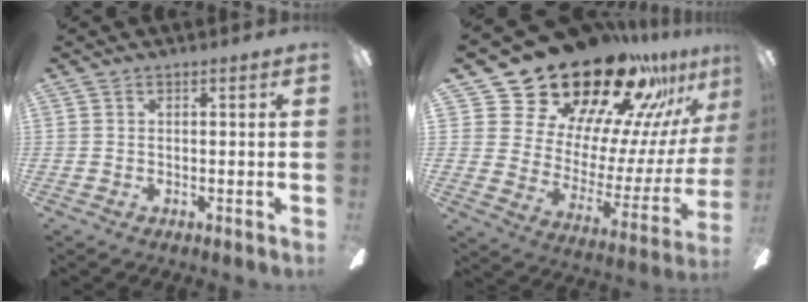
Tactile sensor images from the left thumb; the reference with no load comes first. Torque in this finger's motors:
{"motor_torque": [0.46, 0.78, 1.54, -1.23, 0.09]}